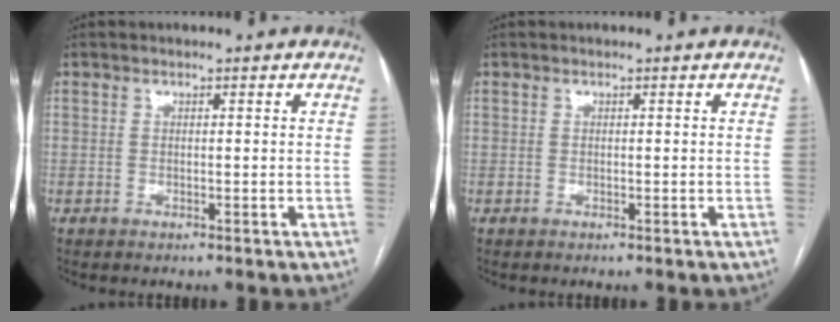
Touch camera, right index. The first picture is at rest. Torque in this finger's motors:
{"motor_torque": [0.00, 0.00, 0.00, 0.01]}